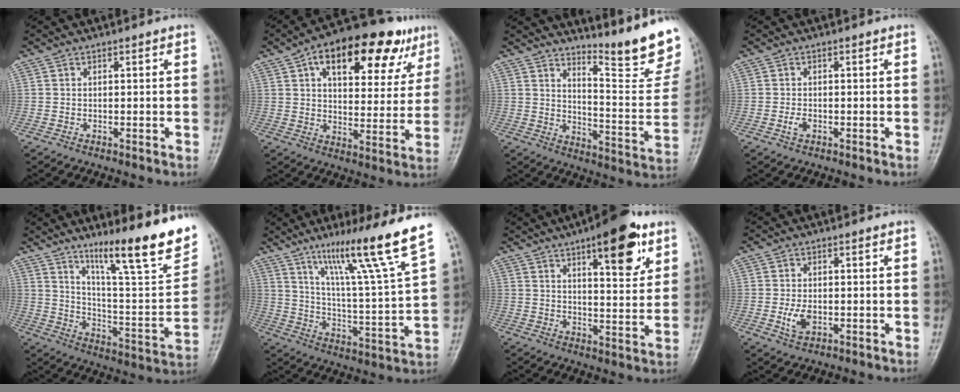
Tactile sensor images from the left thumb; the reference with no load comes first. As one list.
[{"total": 21.8, "force": [10.9, 10.5, 15.7], "torque": [-0.190, -0.001, 0.160]}, {"total": 17.3, "force": [13.8, 2.6, 10.1], "torque": [-0.112, -0.136, 0.190]}, {"total": 1.7, "force": [-0.7, 1.0, 1.2], "torque": [-0.023, 0.003, -0.013]}, {"total": 22.7, "force": [15.1, 3.4, 16.7], "torque": [-0.216, -0.073, 0.245]}, {"total": 19.6, "force": [12.4, -0.2, 15.1], "torque": [-0.217, -0.061, 0.197]}, {"total": 14.1, "force": [7.7, 4.7, 10.9], "torque": [-0.123, -0.036, 0.107]}, {"total": 3.9, "force": [-0.8, 2.4, 3.0], "torque": [-0.055, -0.004, -0.010]}]